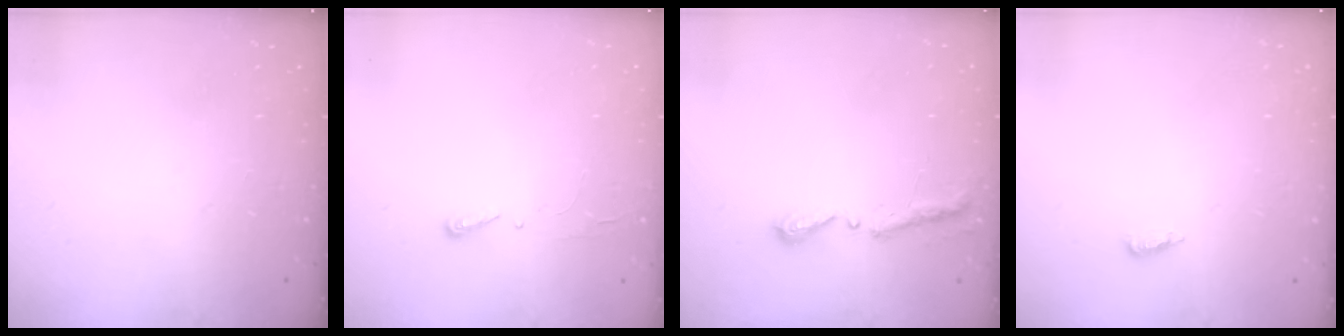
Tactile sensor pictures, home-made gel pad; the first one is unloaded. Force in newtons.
{"total": 2.9, "press": 2.9, "slide": 0.4}
{"total": 5.1, "press": 5.0, "slide": 0.6}
{"total": 4.3, "press": 4.2, "slide": 0.9}